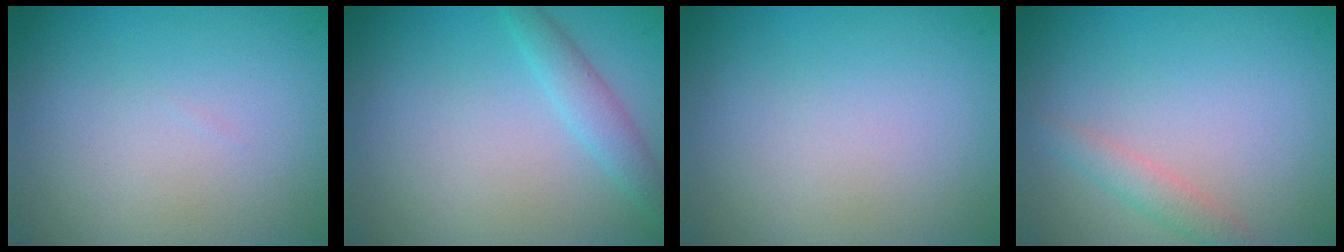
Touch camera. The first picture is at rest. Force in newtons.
{"total": 2.0, "press": 2.0, "slide": 0.1}
{"total": 0.0}
{"total": 1.6, "press": 1.6, "slide": 0.2}